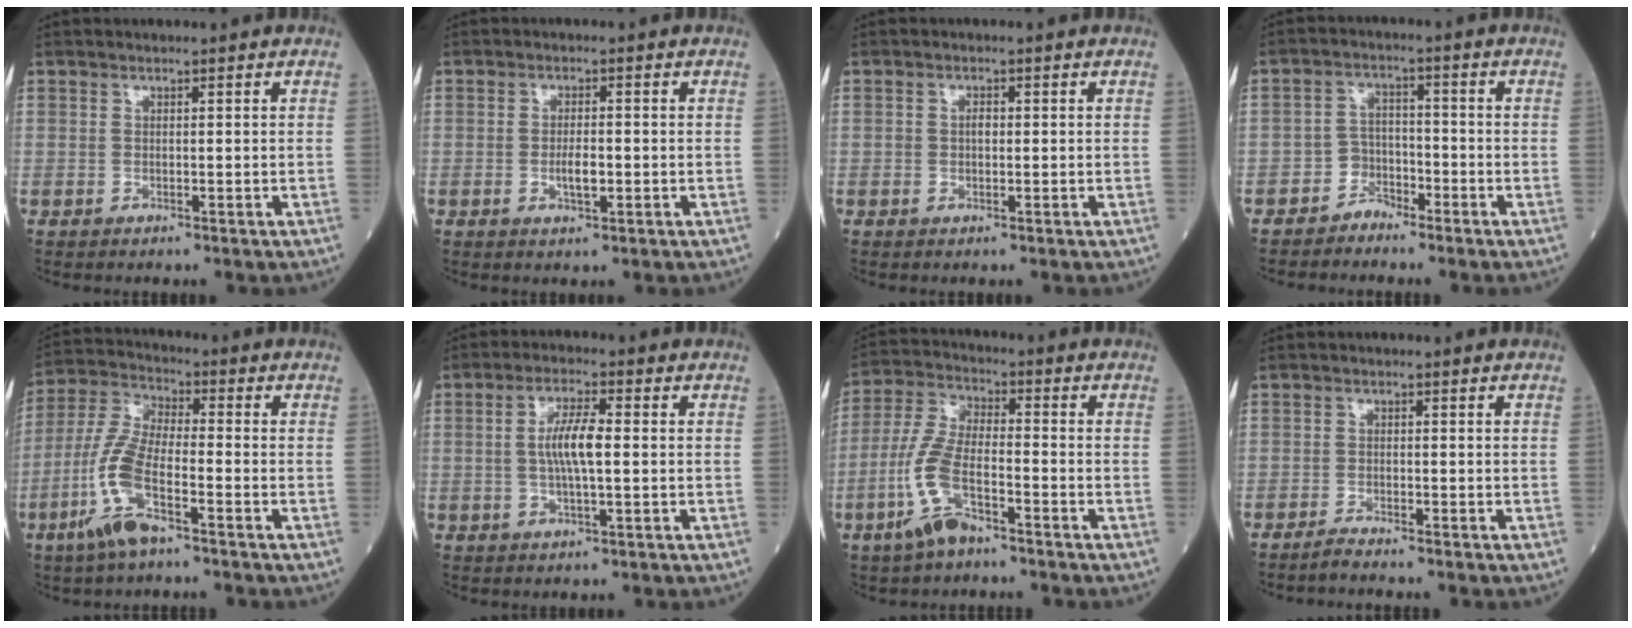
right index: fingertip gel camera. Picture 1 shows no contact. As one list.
[{"total": 3.0, "force": [-0.7, 0.8, 2.8], "torque": [-0.052, 0.001, -0.011]}, {"total": 1.3, "force": [0.0, 0.8, 1.1], "torque": [-0.021, 0.004, -0.002]}, {"total": 3.3, "force": [-2.6, 2.1, 0.1], "torque": [0.003, 0.009, -0.051]}, {"total": 10.4, "force": [-5.1, 2.4, 8.8], "torque": [-0.201, -0.008, -0.104]}, {"total": 6.1, "force": [0.2, 1.0, 6.0], "torque": [-0.118, 0.006, 0.000]}, {"total": 9.5, "force": [-4.8, 3.0, 7.6], "torque": [-0.179, -0.003, -0.097]}, {"total": 1.6, "force": [-1.6, -0.3, 0.3], "torque": [-0.011, -0.004, -0.032]}]